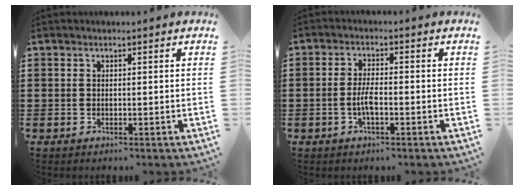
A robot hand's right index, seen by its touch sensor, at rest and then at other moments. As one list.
[{"total": 3.2, "force": [-0.9, 0.8, 2.9], "torque": [-0.065, -0.001, -0.021]}]